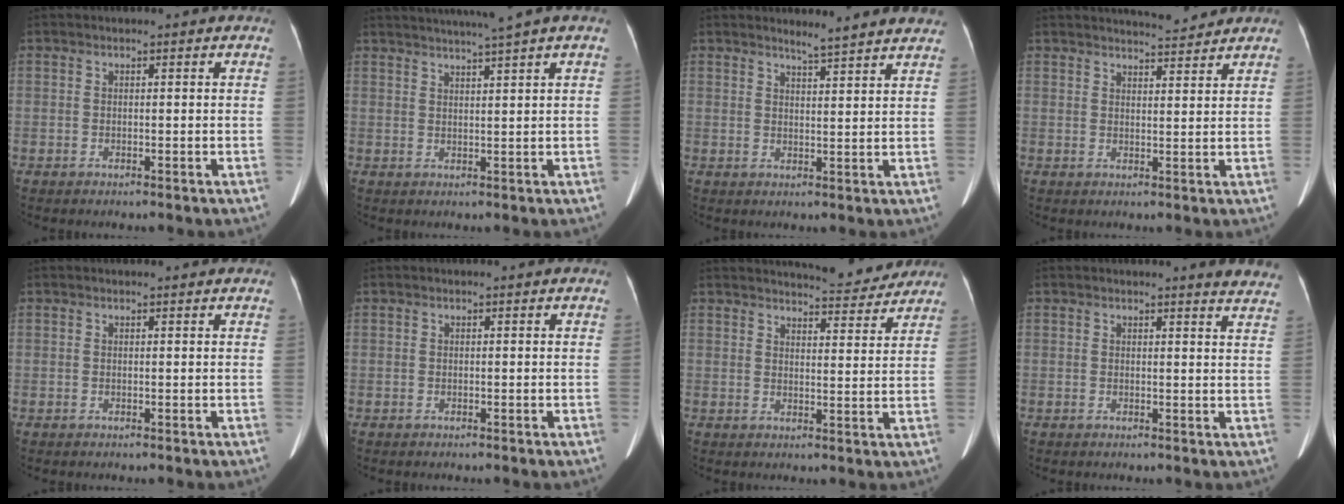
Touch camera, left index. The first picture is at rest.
{"total": 7.3, "force": [6.0, -1.6, 3.8], "torque": [-0.056, 0.013, 0.084]}
{"total": 6.4, "force": [6.0, -0.2, 2.0], "torque": [-0.036, -0.001, 0.065]}
{"total": 5.7, "force": [5.5, 0.3, 1.2], "torque": [-0.024, 0.006, 0.073]}
{"total": 1.0, "force": [0.9, 0.1, 0.3], "torque": [-0.010, 0.006, 0.012]}
{"total": 0.0}
{"total": 8.9, "force": [8.7, 1.1, 1.8], "torque": [-0.024, -0.006, 0.104]}
{"total": 6.5, "force": [6.4, 0.1, 1.5], "torque": [-0.005, -0.032, 0.041]}